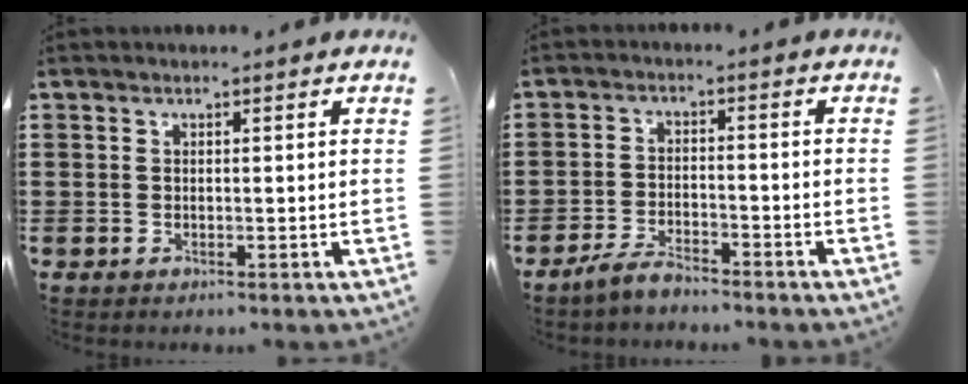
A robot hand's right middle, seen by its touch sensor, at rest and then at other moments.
{"total": 3.3, "force": [-3.1, 0.6, 1.2], "torque": [-0.035, 0.004, -0.065]}